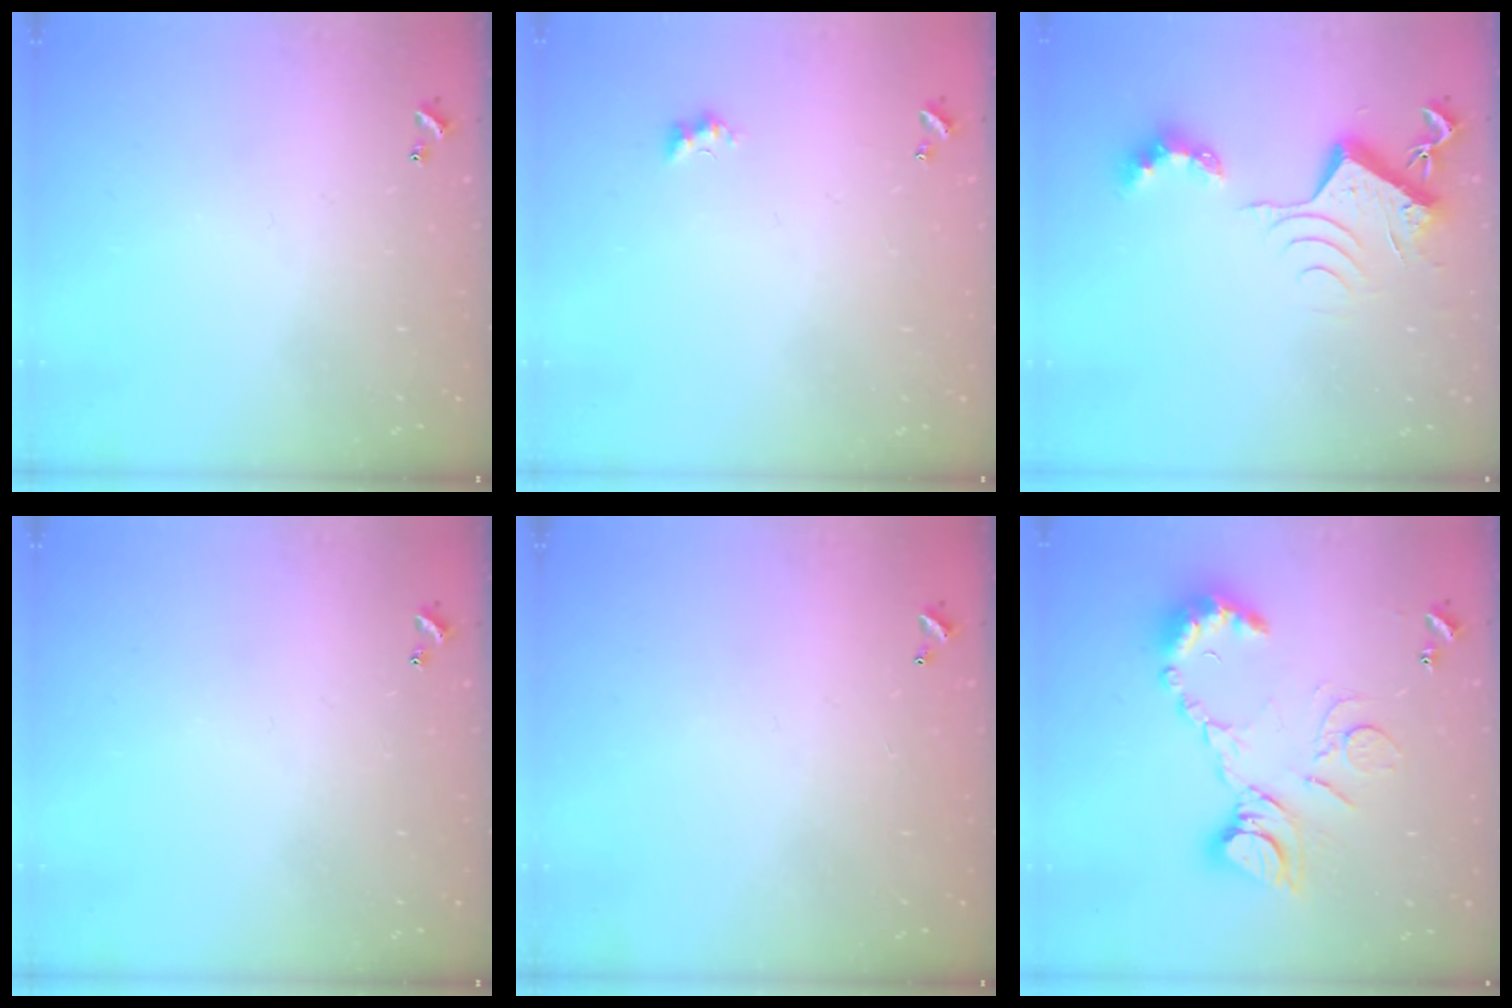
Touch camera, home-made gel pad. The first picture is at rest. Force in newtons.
{"total": 2.7, "press": 2.6, "slide": 0.6}
{"total": 8.5, "press": 8.5, "slide": 0.9}
{"total": 0.0}
{"total": 3.0, "press": 3.0, "slide": 0.1}
{"total": 14.9, "press": 14.9, "slide": 0.7}